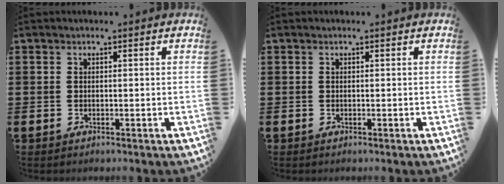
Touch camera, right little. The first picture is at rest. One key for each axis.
{"total": 0.0}